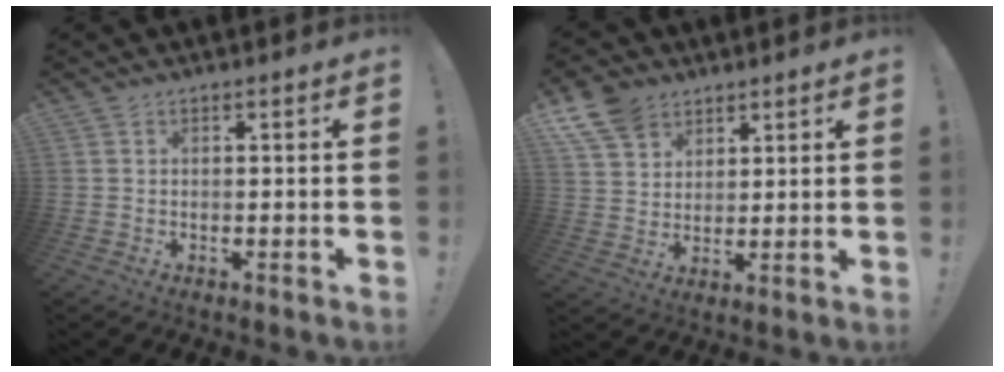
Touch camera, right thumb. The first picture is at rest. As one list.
[{"total": 10.1, "force": [6.5, 6.9, 3.5], "torque": [-0.069, -0.032, 0.131]}]